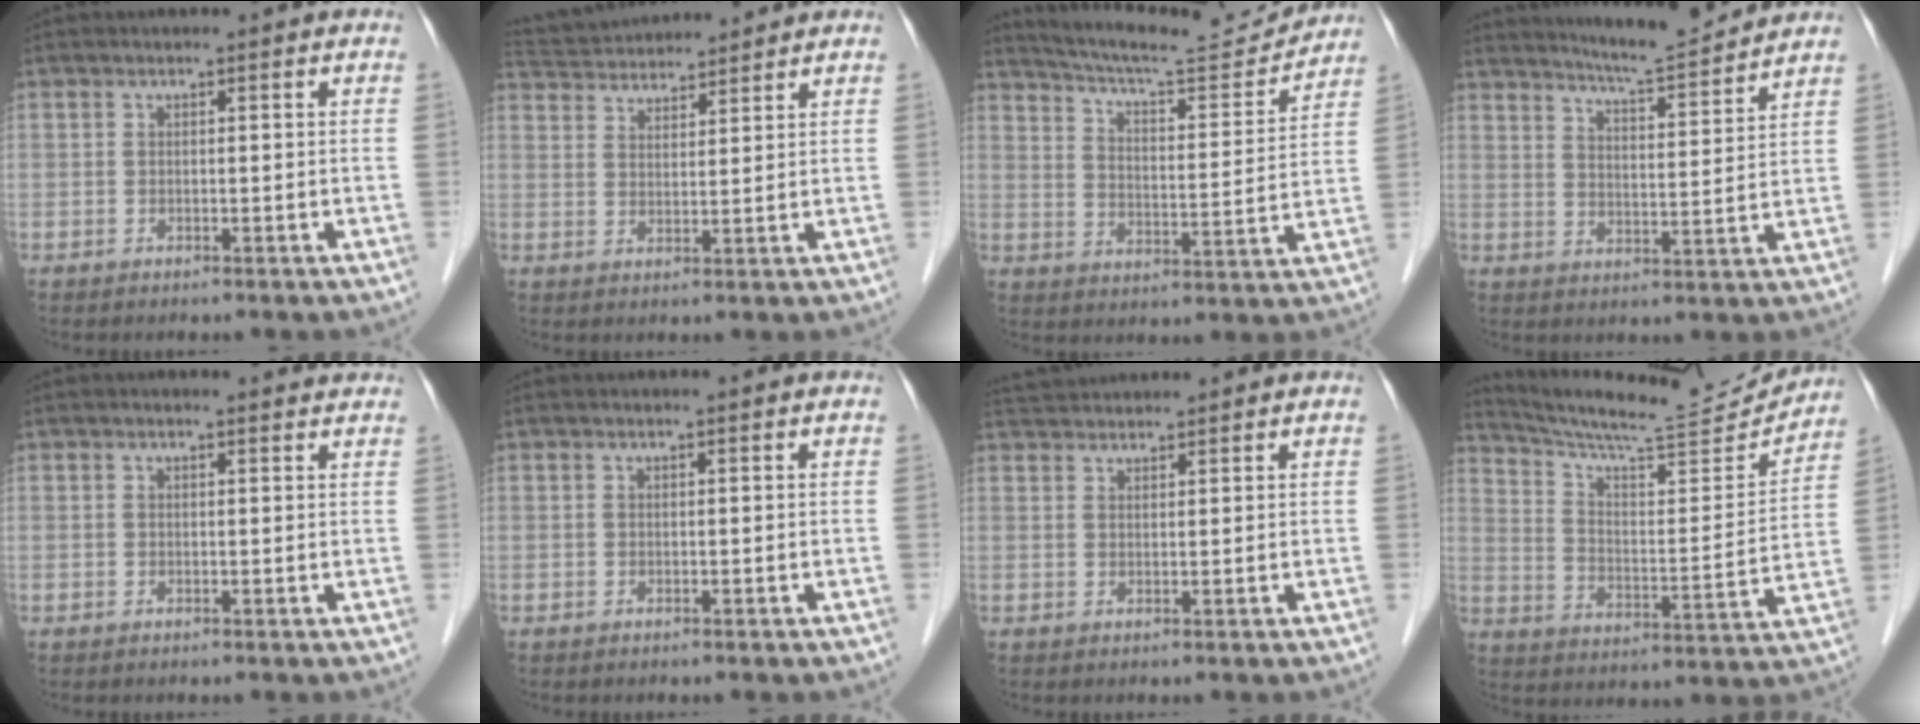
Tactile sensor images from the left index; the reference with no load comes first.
{"total": 10.1, "force": [9.7, 1.5, 2.4], "torque": [-0.048, 0.032, 0.158]}
{"total": 15.1, "force": [14.6, 0.9, 3.8], "torque": [-0.069, -0.019, 0.211]}
{"total": 10.4, "force": [9.9, -0.4, 3.1], "torque": [-0.057, -0.007, 0.147]}
{"total": 2.7, "force": [2.6, 0.5, 0.7], "torque": [-0.013, 0.002, 0.017]}
{"total": 0.0}
{"total": 4.6, "force": [4.5, 0.3, 0.9], "torque": [-0.018, 0.035, 0.080]}
{"total": 19.1, "force": [18.3, 1.0, 5.4], "torque": [-0.097, -0.044, 0.265]}